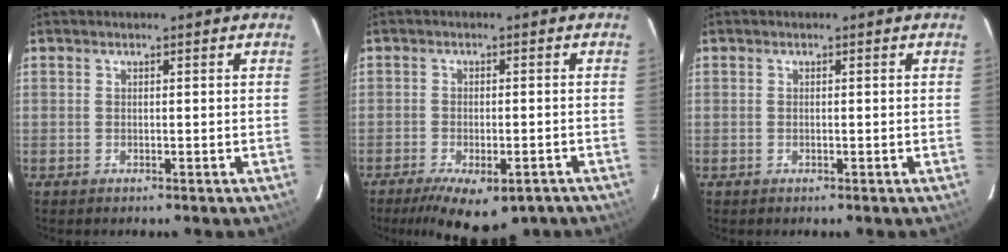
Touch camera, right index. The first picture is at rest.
{"total": 11.8, "force": [-8.1, 4.8, 7.1], "torque": [-0.142, -0.021, -0.111]}
{"total": 0.0}